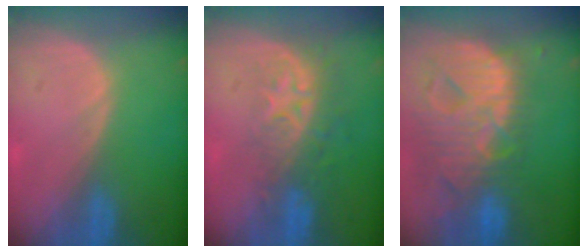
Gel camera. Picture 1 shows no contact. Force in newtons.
{"total": 8.7, "press": 7.2, "slide": 4.9}
{"total": 13.7, "press": 11.7, "slide": 7.2}